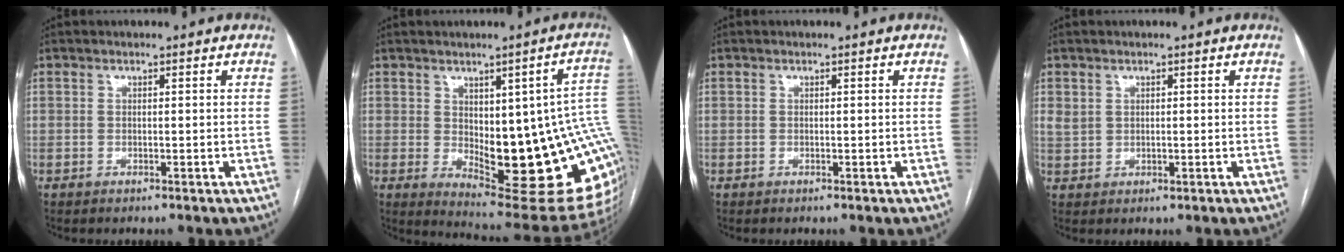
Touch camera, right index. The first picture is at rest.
{"total": 21.9, "force": [0.0, 6.3, 21.0], "torque": [-0.193, -0.003, 0.027]}
{"total": 0.0}
{"total": 2.2, "force": [0.9, 1.7, 1.1], "torque": [-0.026, 0.006, 0.026]}